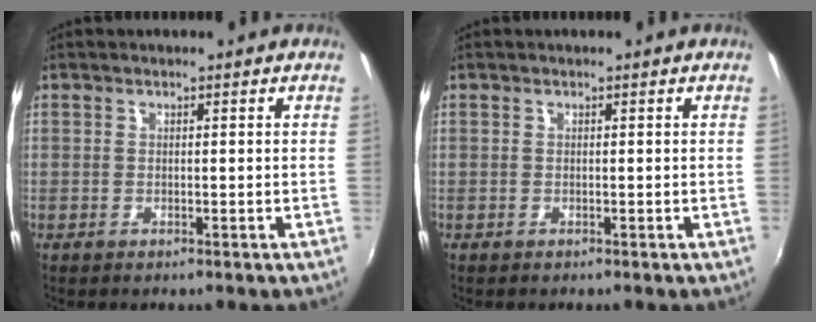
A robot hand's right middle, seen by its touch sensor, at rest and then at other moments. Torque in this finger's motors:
{"motor_torque": [-0.03, -0.12, 0.03, 0.00]}